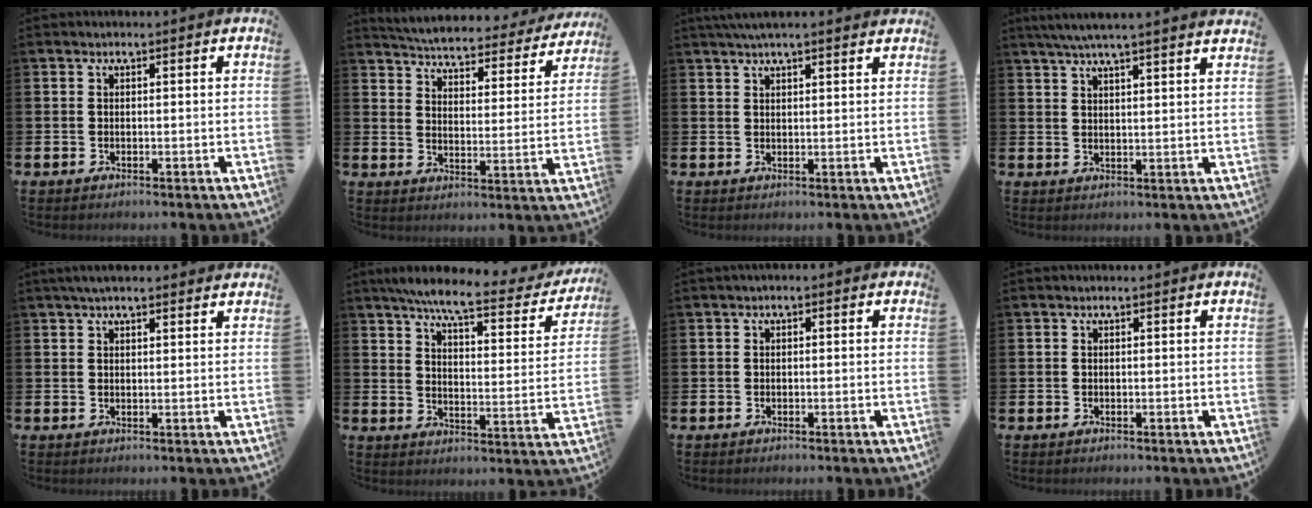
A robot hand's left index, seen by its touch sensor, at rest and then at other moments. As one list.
[{"total": 4.7, "force": [4.6, 0.6, 1.0], "torque": [-0.043, -0.038, 0.073]}, {"total": 3.3, "force": [3.0, 0.3, 1.3], "torque": [-0.025, -0.005, 0.053]}, {"total": 5.1, "force": [4.7, -0.5, 1.8], "torque": [-0.053, -0.011, 0.086]}, {"total": 2.7, "force": [2.3, 0.6, 1.2], "torque": [-0.021, -0.002, 0.041]}, {"total": 7.6, "force": [6.5, 1.1, 3.9], "torque": [-0.083, -0.042, 0.103]}, {"total": 0.6, "force": [-0.3, 0.4, 0.4], "torque": [-0.006, 0.004, -0.009]}, {"total": 0.0}]